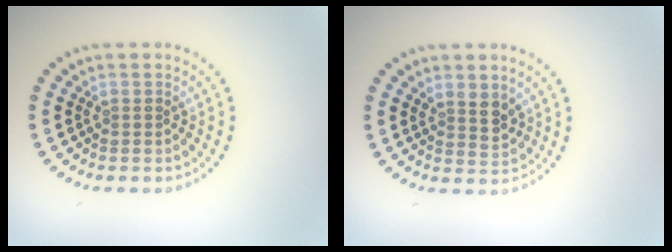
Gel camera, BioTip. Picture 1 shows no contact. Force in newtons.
{"total": 2.0, "press": 1.9, "slide": 0.8}